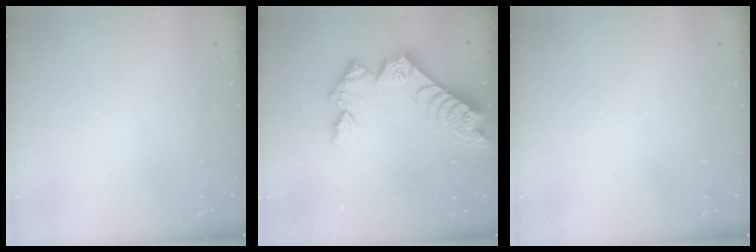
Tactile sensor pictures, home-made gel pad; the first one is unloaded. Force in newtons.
{"total": 12.3, "press": 12.3, "slide": 1.1}
{"total": 0.0}